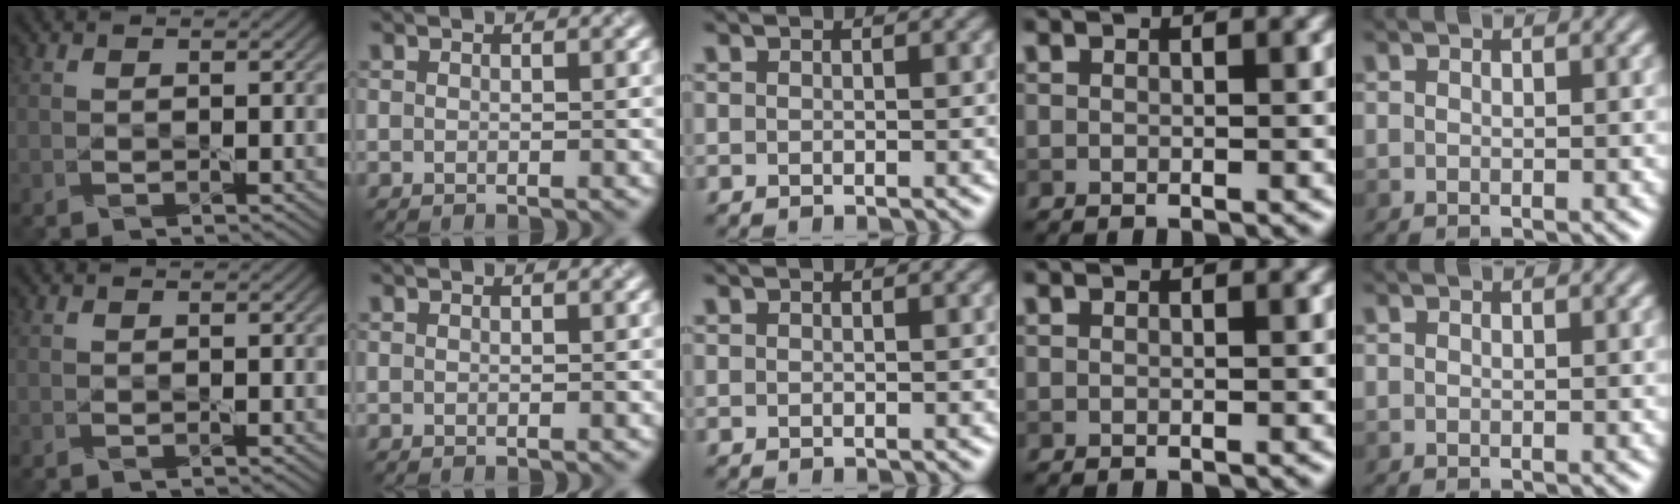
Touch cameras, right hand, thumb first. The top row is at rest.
{}